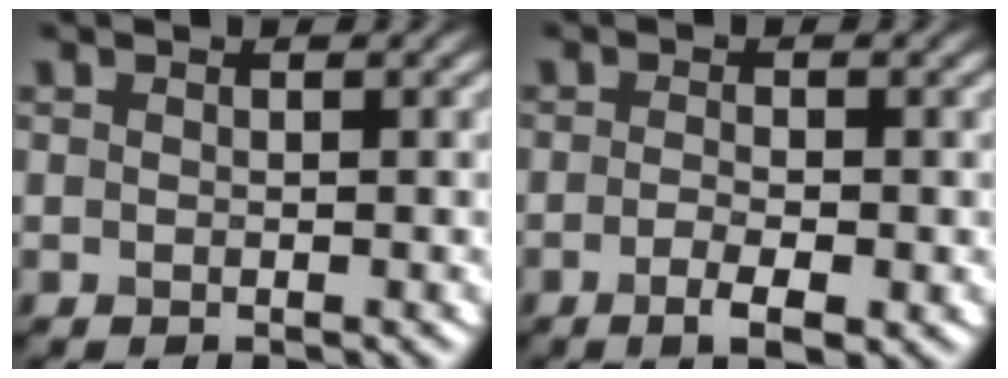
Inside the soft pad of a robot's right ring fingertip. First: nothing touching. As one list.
[{"total": 2.7, "force": [-1.1, 0.7, 2.3], "torque": [-0.045, -0.005, -0.018]}]